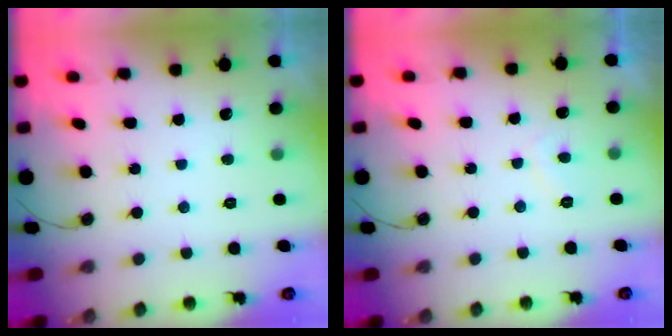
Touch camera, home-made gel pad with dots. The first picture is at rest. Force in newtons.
{"total": 1.4, "press": 1.3, "slide": 0.6}